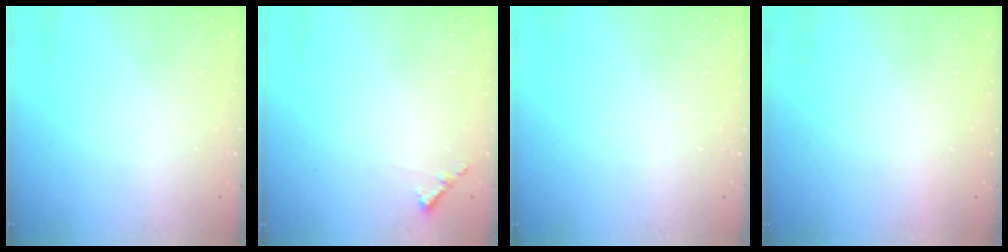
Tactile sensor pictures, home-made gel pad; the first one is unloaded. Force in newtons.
{"total": 5.8, "press": 5.8, "slide": 0.4}
{"total": 0.0}
{"total": 1.5, "press": 1.5, "slide": 0.1}